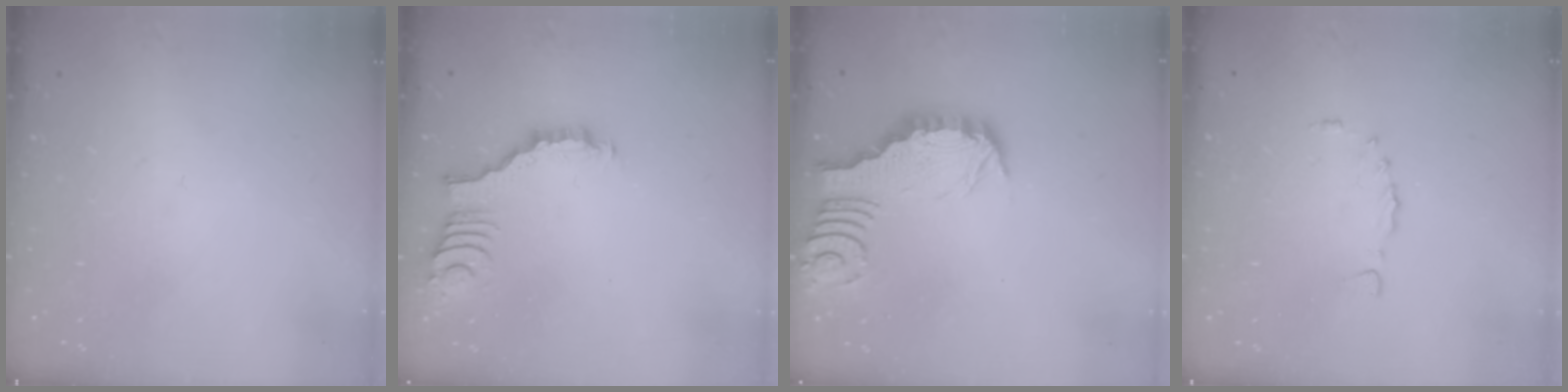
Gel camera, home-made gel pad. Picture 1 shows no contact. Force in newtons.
{"total": 2.6, "press": 2.6, "slide": 0.4}
{"total": 3.3, "press": 3.2, "slide": 0.4}
{"total": 3.1, "press": 3.0, "slide": 0.8}